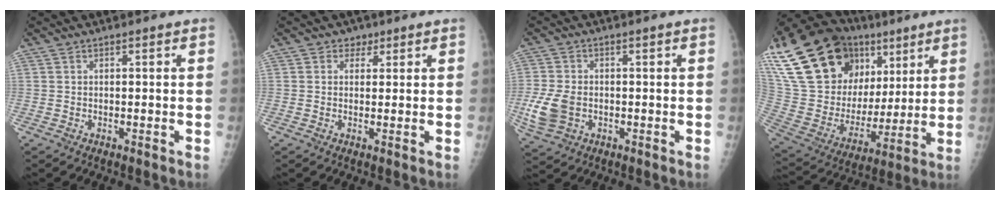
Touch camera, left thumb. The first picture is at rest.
{"total": 1.8, "force": [1.0, 1.5, 0.2], "torque": [0.013, -0.003, 0.007]}
{"total": 7.6, "force": [-1.3, 5.4, 5.1], "torque": [-0.115, 0.000, -0.021]}
{"total": 34.6, "force": [17.0, 21.3, 21.3], "torque": [-0.407, 0.033, 0.312]}